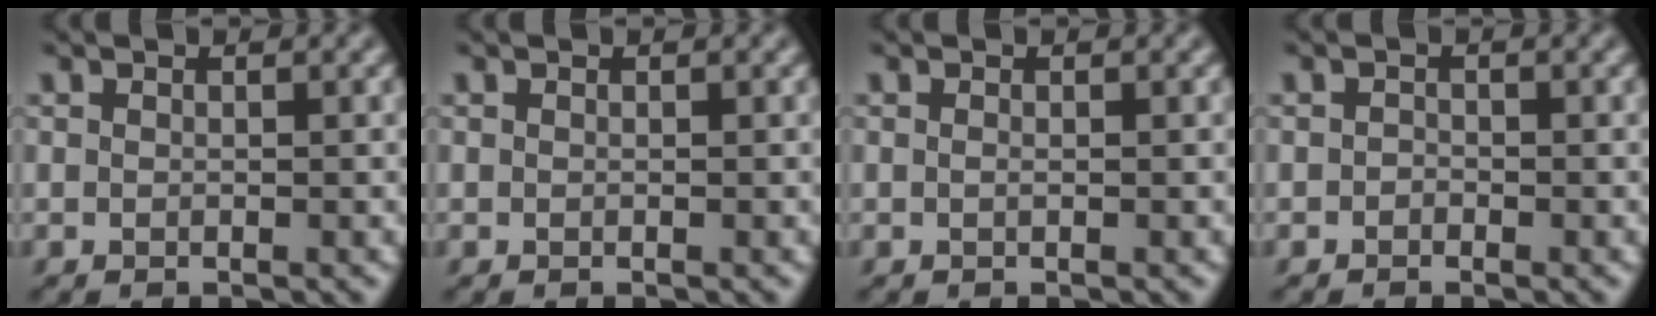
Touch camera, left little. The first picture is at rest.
{"total": 0.0}
{"total": 0.0}
{"total": 0.7, "force": [-0.5, 0.5, 0.1], "torque": [0.002, -0.002, -0.013]}